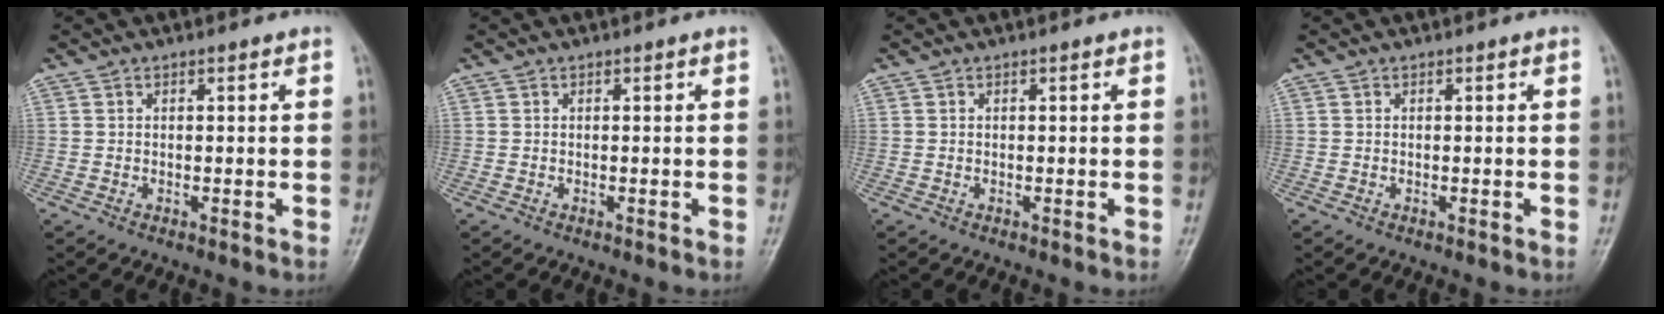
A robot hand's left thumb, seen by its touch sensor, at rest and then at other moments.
{"total": 0.0}
{"total": 0.0}
{"total": 0.0}